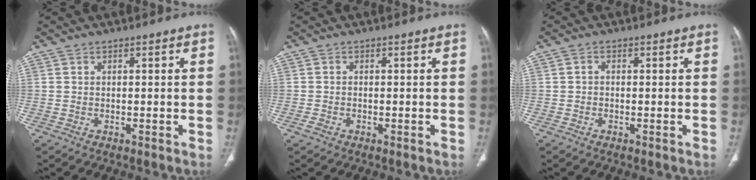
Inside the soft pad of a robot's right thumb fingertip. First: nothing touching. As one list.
[{"total": 0.7, "force": [-0.4, 0.3, 0.5], "torque": [-0.016, 0.001, -0.010]}, {"total": 0.8, "force": [-0.1, 0.6, 0.5], "torque": [-0.005, 0.002, -0.005]}]